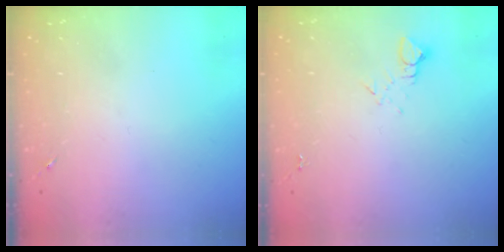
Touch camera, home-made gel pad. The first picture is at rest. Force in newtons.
{"total": 2.7, "press": 2.7, "slide": 0.2}